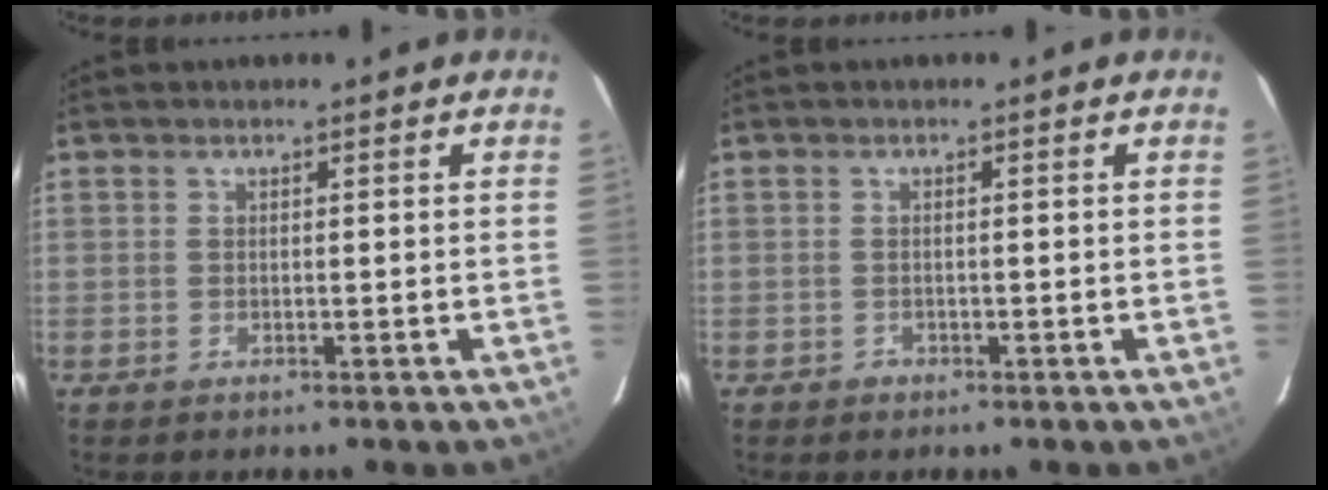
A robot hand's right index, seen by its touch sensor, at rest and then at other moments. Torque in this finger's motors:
{"motor_torque": [0.05, -0.07, 0.03, 0.00]}